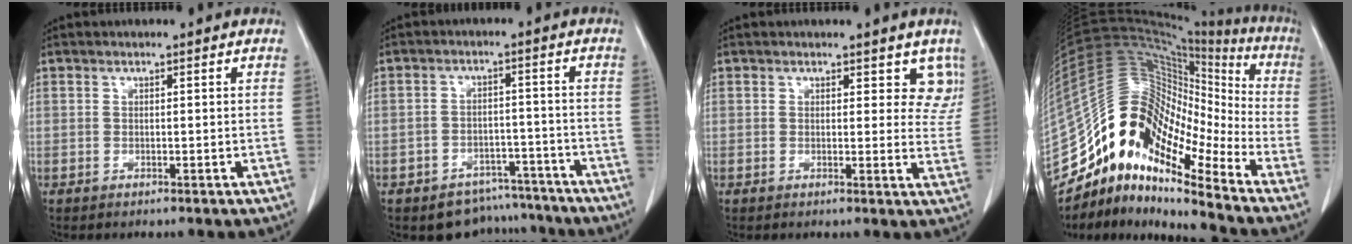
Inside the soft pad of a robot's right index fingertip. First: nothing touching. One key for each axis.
{"total": 7.7, "fx": -6.4, "fy": 4.3, "fz": 0.4, "tx": 0.016, "ty": 0.028, "tz": -0.087}
{"total": 5.2, "fx": 3.9, "fy": 2.8, "fz": 2.1, "tx": 0.007, "ty": -0.013, "tz": 0.028}
{"total": 16.0, "fx": -11.7, "fy": 5.6, "fz": 9.4, "tx": -0.158, "ty": 0.084, "tz": -0.216}